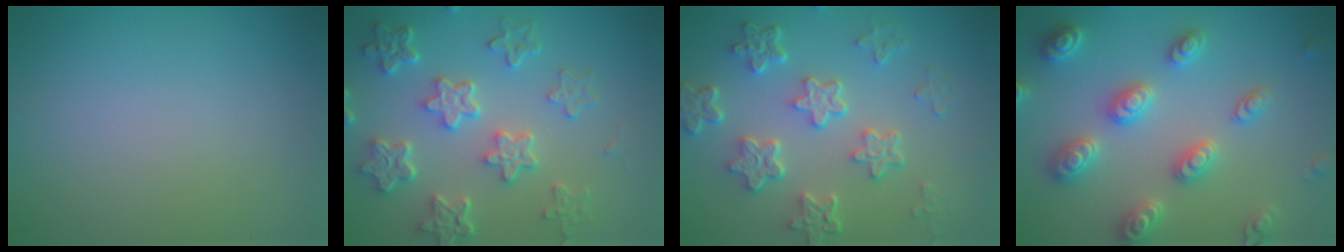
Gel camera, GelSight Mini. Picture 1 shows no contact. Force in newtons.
{"total": 5.8, "press": 4.6, "slide": 3.6}
{"total": 5.4, "press": 4.1, "slide": 3.5}
{"total": 5.2, "press": 5.0, "slide": 1.2}